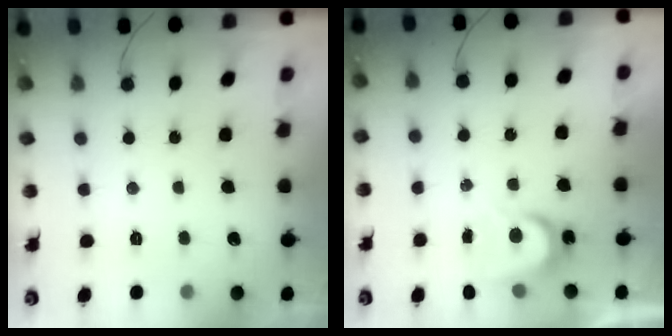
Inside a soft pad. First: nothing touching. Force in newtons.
{"total": 4.8, "press": 4.8, "slide": 0.4}